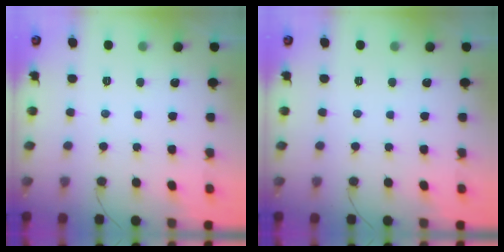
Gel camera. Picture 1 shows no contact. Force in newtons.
{"total": 0.0}